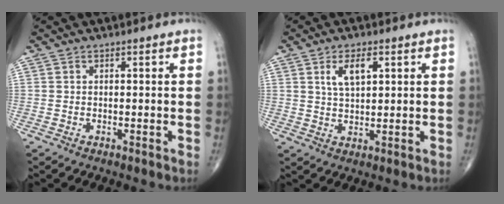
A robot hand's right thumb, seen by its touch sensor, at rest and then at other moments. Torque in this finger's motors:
{"motor_torque": [0.01, 0.02, 0.22, -0.01, 0.01]}